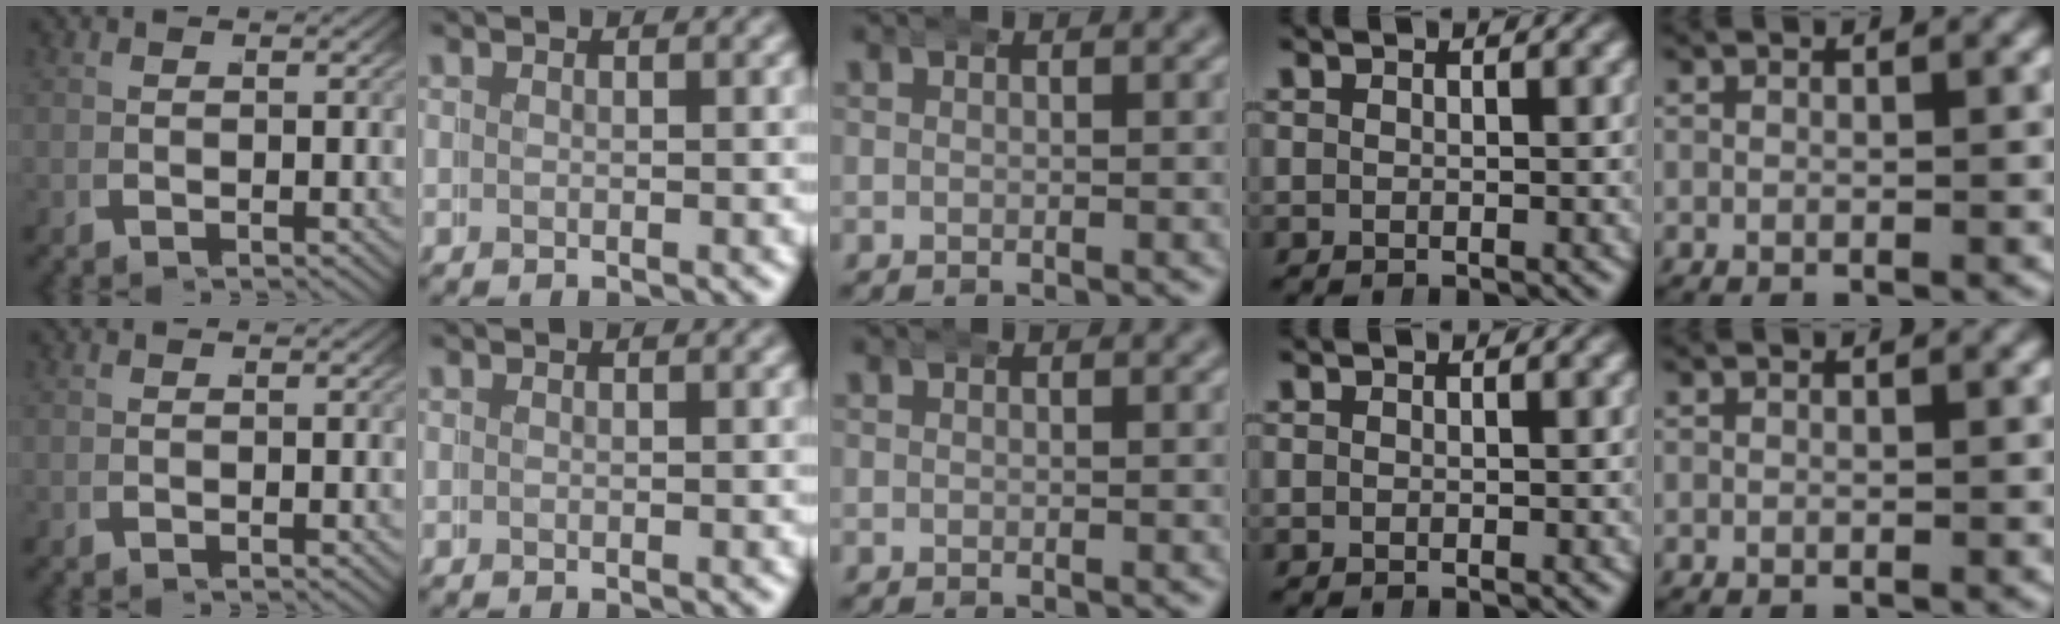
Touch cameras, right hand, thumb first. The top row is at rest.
{}